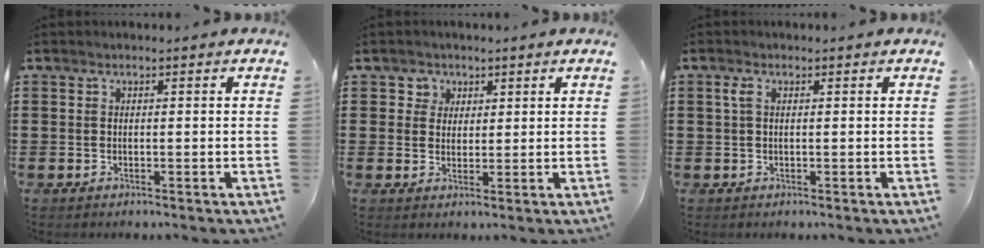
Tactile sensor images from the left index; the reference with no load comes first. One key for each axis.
{"total": 2.9, "fx": 1.3, "fy": 2.6, "fz": -0.1, "tx": -0.005, "ty": 0.008, "tz": 0.020}
{"total": 1.8, "fx": 0.3, "fy": 0.8, "fz": 1.6, "tx": -0.041, "ty": 0.003, "tz": 0.002}